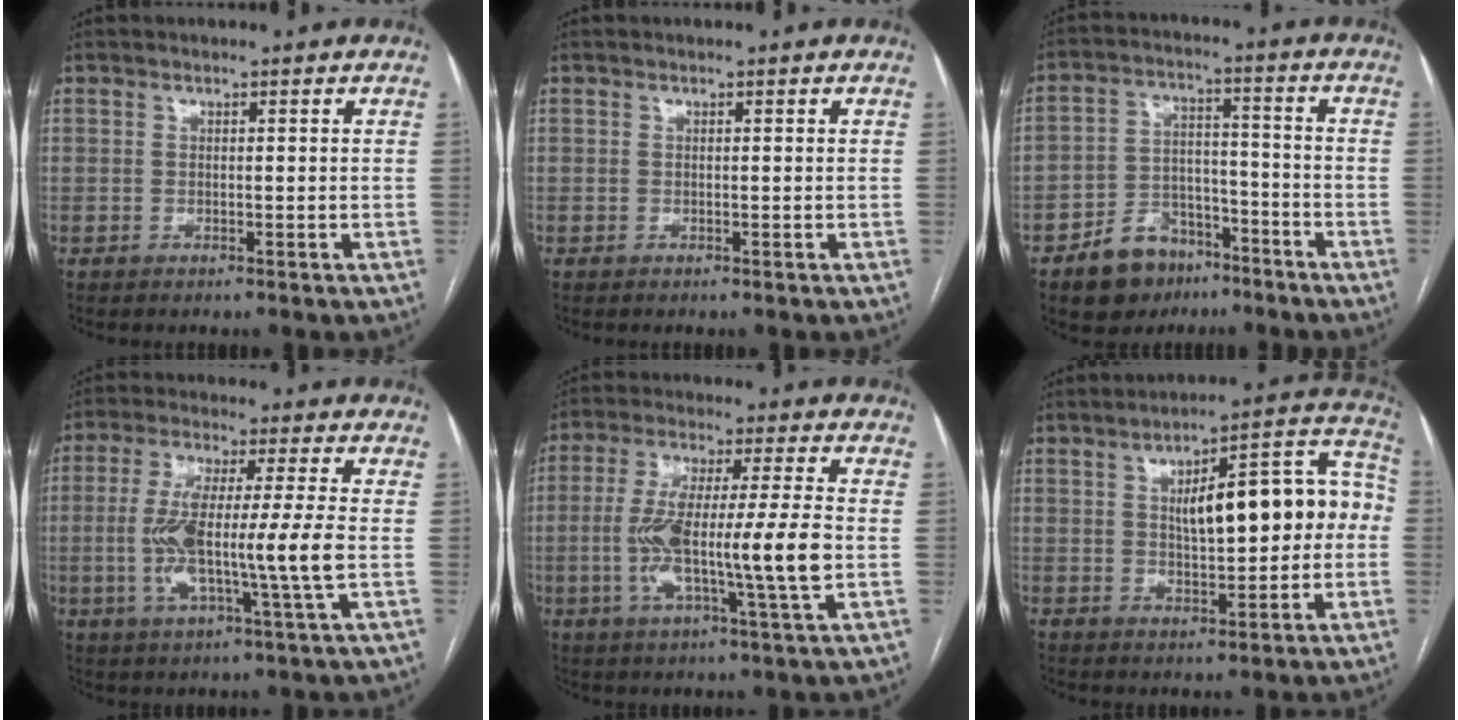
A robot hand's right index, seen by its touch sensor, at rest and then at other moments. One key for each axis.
{"total": 0.0}
{"total": 9.5, "fx": -6.3, "fy": 6.1, "fz": 3.6, "tx": -0.062, "ty": 0.020, "tz": -0.101}
{"total": 13.0, "fx": -1.4, "fy": 0.1, "fz": 12.9, "tx": -0.254, "ty": -0.003, "tz": -0.031}
{"total": 15.1, "fx": -1.9, "fy": 0.7, "fz": 15.0, "tx": -0.283, "ty": 0.002, "tz": -0.038}
{"total": 15.3, "fx": 1.0, "fy": 4.8, "fz": 14.4, "tx": -0.193, "ty": 0.051, "tz": 0.022}